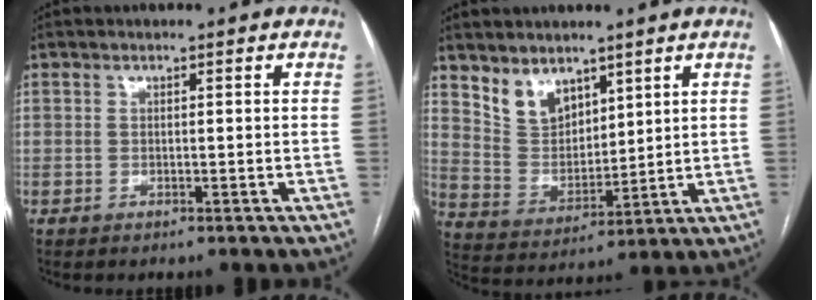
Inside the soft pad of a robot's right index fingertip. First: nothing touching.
{"total": 7.8, "force": [5.6, 4.6, 2.9], "torque": [-0.059, 0.006, 0.122]}